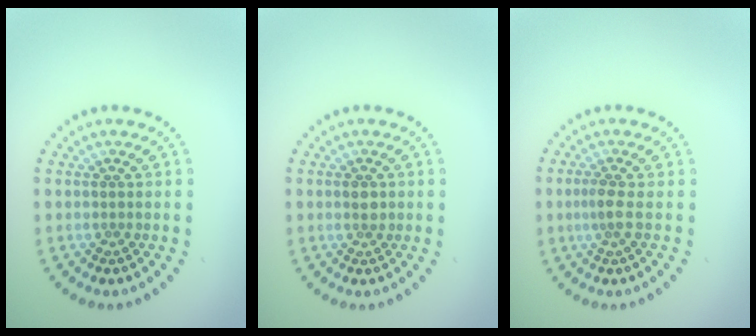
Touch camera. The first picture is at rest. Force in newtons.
{"total": 1.0, "press": 1.0, "slide": 0.0}
{"total": 1.5, "press": 1.3, "slide": 0.9}